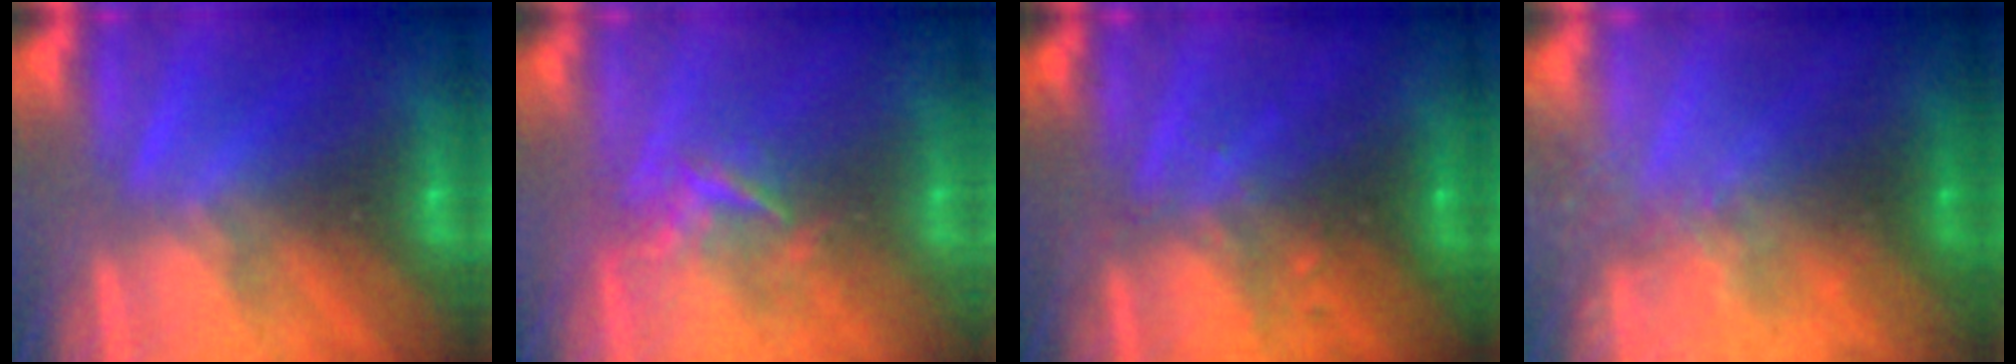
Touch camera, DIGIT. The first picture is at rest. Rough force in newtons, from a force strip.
{"total": 3.2}
{"total": 2.9}
{"total": 2.4}